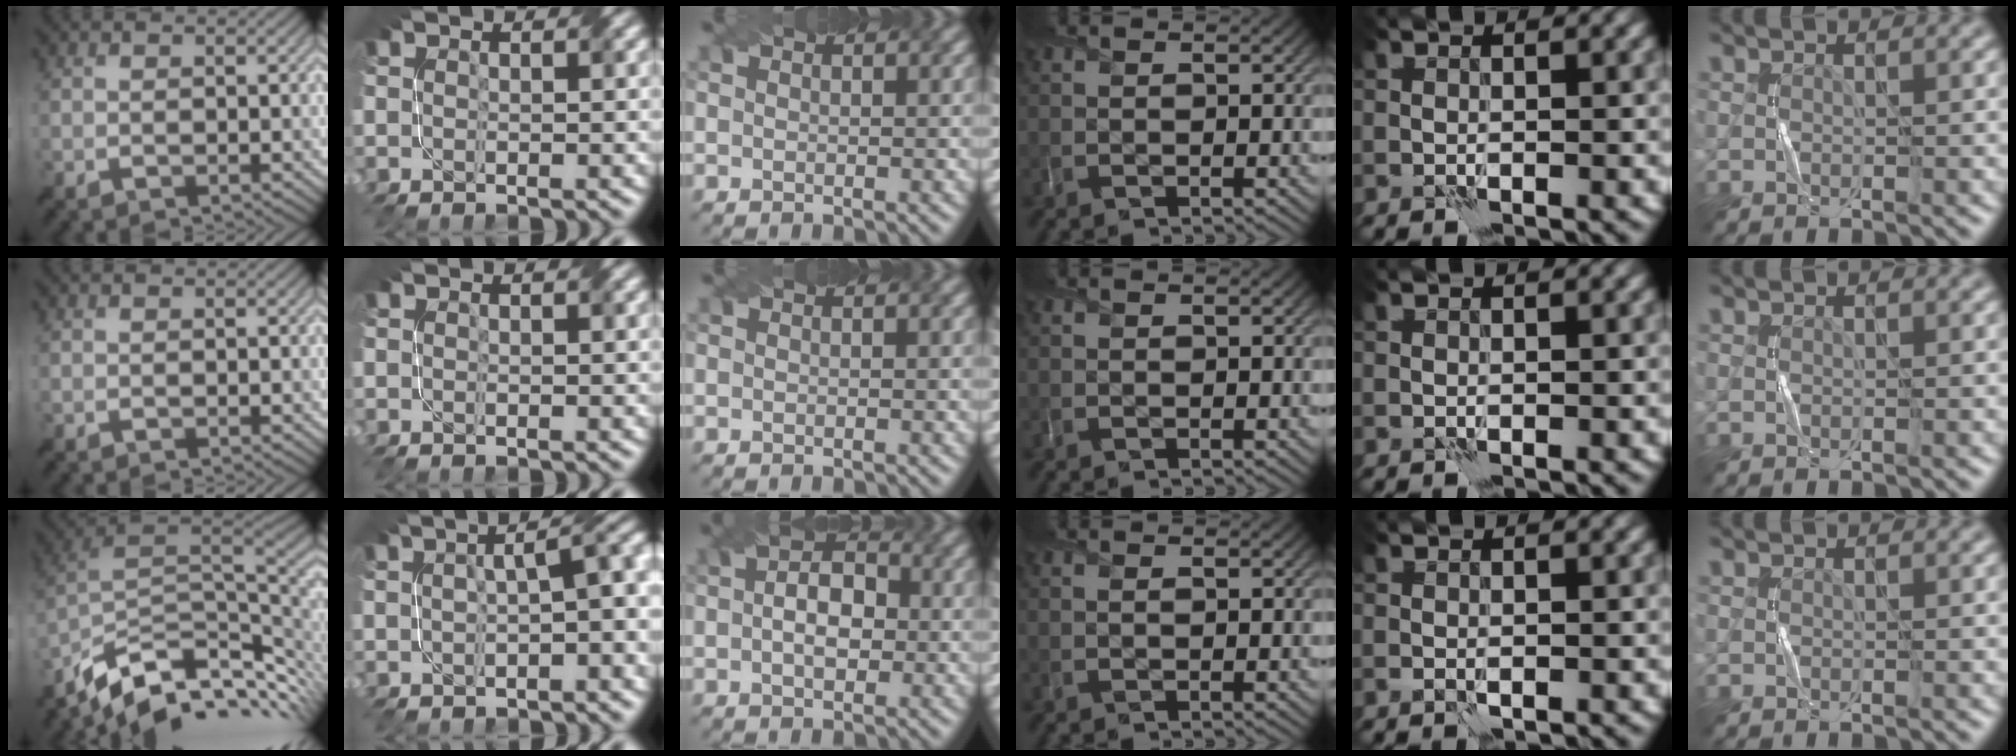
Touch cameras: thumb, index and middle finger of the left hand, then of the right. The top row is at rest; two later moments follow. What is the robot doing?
{"motion": "twist", "object": "screw"}